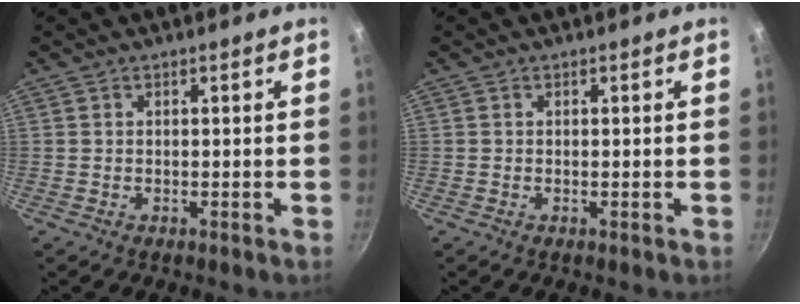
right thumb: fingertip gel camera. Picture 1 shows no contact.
{"total": 0.0}